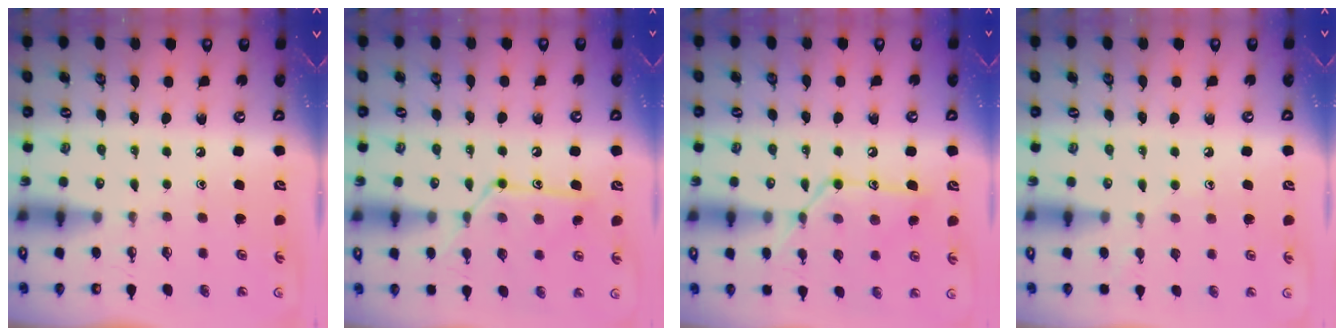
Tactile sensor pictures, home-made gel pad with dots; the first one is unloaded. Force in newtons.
{"total": 13.8, "press": 13.8, "slide": 1.0}
{"total": 14.2, "press": 14.2, "slide": 1.1}
{"total": 7.2, "press": 7.2, "slide": 0.6}